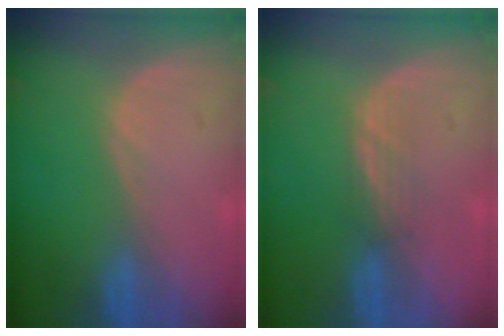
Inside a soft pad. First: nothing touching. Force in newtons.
{"total": 2.1, "press": 2.1, "slide": 0.2}